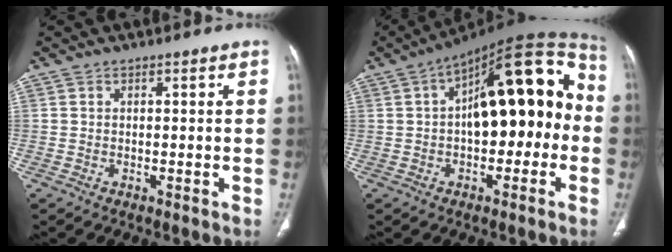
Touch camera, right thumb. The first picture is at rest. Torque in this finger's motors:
{"motor_torque": [-0.49, 1.97, 0.83, 0.70, 0.16]}